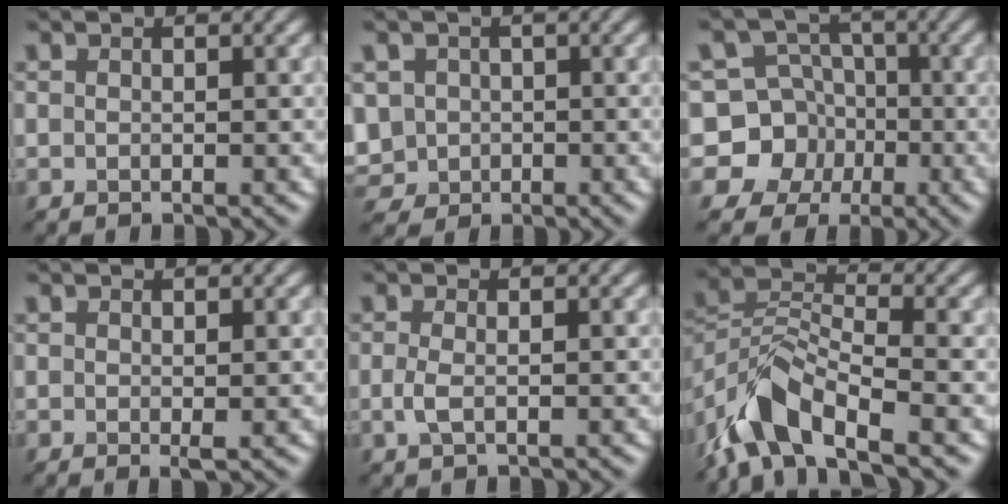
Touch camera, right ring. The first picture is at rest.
{"total": 3.5, "force": [0.1, 3.4, 1.0], "torque": [-0.028, 0.018, 0.001]}
{"total": 9.2, "force": [-2.4, 8.8, 1.5], "torque": [-0.038, 0.025, -0.071]}
{"total": 0.6, "force": [0.0, 0.0, 0.6], "torque": [-0.011, -0.004, -0.001]}
{"total": 1.2, "force": [-0.3, 0.5, 1.1], "torque": [-0.031, 0.001, -0.007]}
{"total": 7.7, "force": [-5.1, 3.1, 4.9], "torque": [-0.090, 0.009, -0.109]}